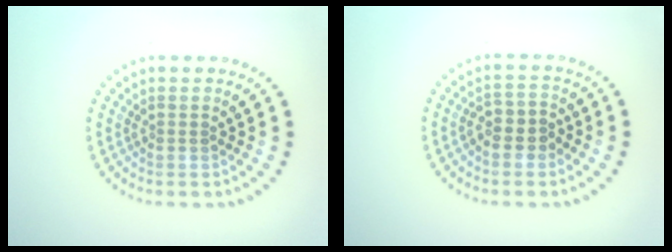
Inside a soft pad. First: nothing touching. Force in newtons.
{"total": 2.5, "press": 2.3, "slide": 0.9}